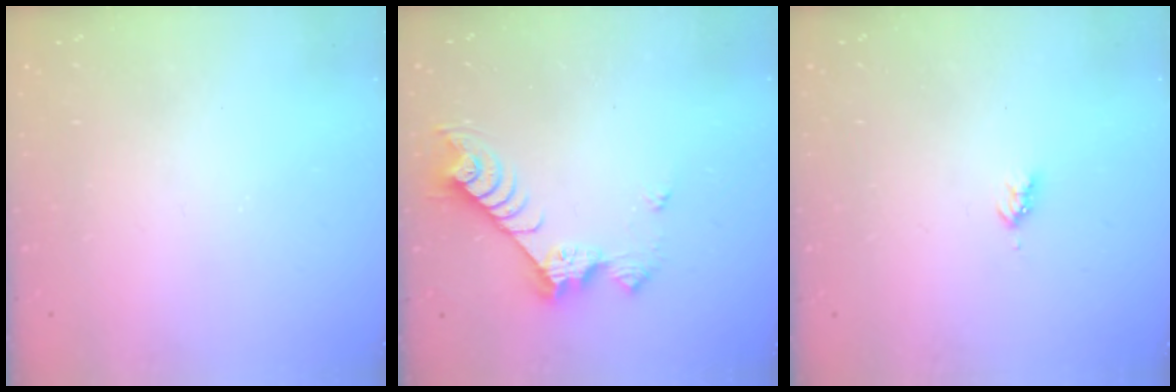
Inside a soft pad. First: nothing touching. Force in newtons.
{"total": 9.3, "press": 9.3, "slide": 0.4}
{"total": 3.0, "press": 3.0, "slide": 0.4}